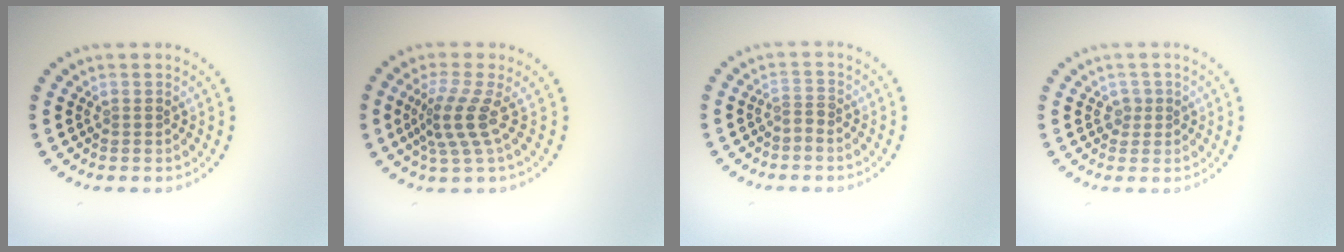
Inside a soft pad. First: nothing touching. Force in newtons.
{"total": 3.4, "press": 2.4, "slide": 2.4}
{"total": 1.0, "press": 0.4, "slide": 0.9}
{"total": 1.1, "press": 0.8, "slide": 0.8}